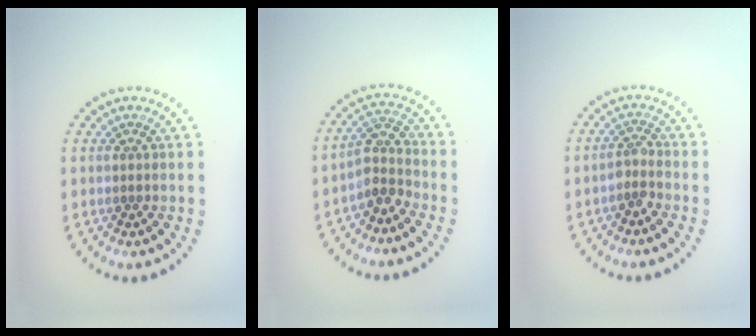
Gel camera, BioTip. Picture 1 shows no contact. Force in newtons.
{"total": 2.7, "press": 2.1, "slide": 1.7}
{"total": 1.7, "press": 1.2, "slide": 1.2}